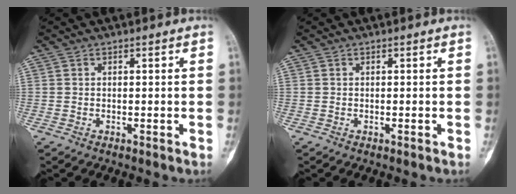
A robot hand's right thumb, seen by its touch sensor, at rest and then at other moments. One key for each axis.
{"total": 0.0}